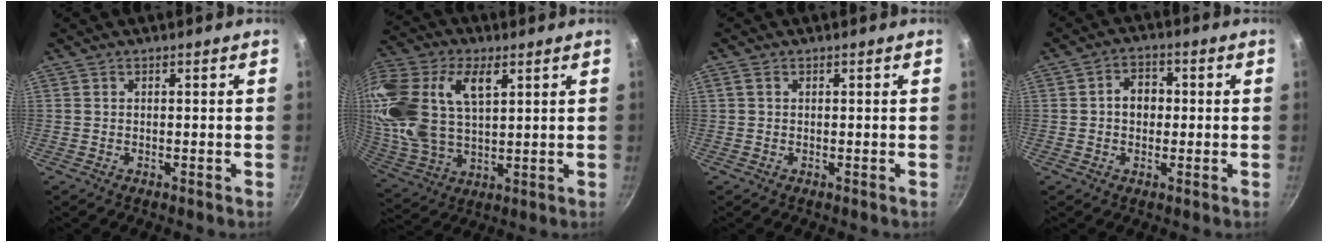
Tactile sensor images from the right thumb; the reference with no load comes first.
{"total": 24.8, "force": [9.0, 15.0, 17.6], "torque": [-0.396, 0.012, 0.174]}
{"total": 1.0, "force": [0.3, 0.7, 0.6], "torque": [-0.012, 0.004, 0.005]}
{"total": 5.3, "force": [0.2, 4.1, 3.3], "torque": [-0.023, 0.013, -0.003]}